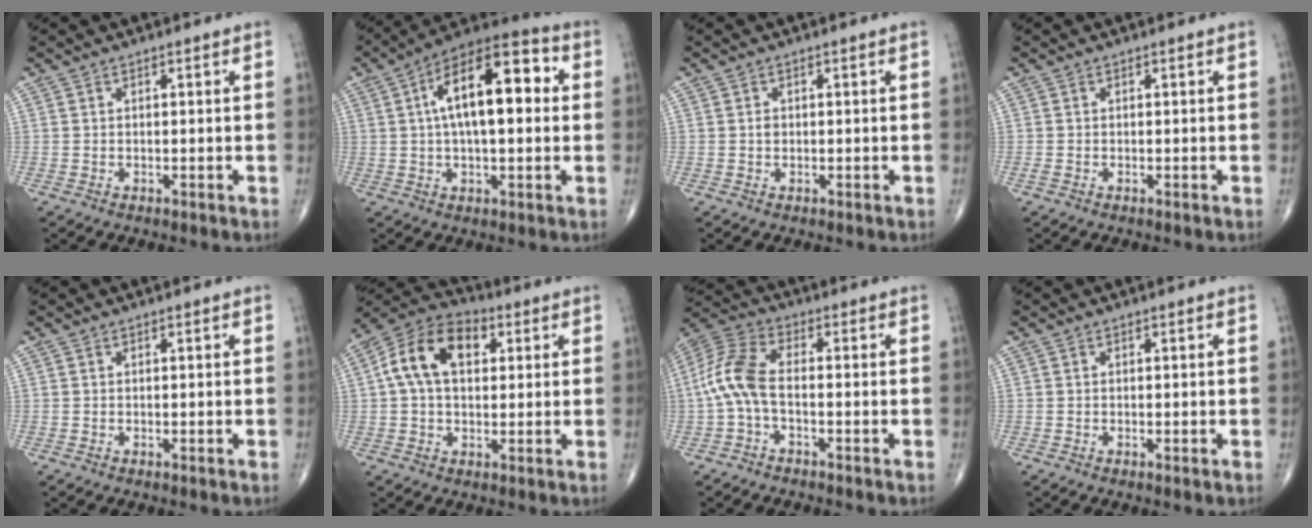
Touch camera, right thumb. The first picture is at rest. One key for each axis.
{"total": 17.6, "fx": 3.0, "fy": 7.8, "fz": 15.5, "tx": -0.232, "ty": 0.031, "tz": 0.038}
{"total": 0.9, "fx": 0.0, "fy": 0.7, "fz": 0.5, "tx": -0.006, "ty": 0.002, "tz": -0.001}
{"total": 0.7, "fx": -0.3, "fy": 0.2, "fz": 0.6, "tx": -0.018, "ty": -0.003, "tz": -0.008}
{"total": 0.0}
{"total": 13.0, "fx": 3.0, "fy": 8.3, "fz": 9.6, "tx": -0.164, "ty": 0.025, "tz": 0.041}
{"total": 8.9, "fx": -1.5, "fy": 4.2, "fz": 7.7, "tx": -0.176, "ty": 0.029, "tz": -0.042}
{"total": 0.6, "fx": -0.2, "fy": 0.1, "fz": 0.6, "tx": -0.013, "ty": -0.002, "tz": -0.003}